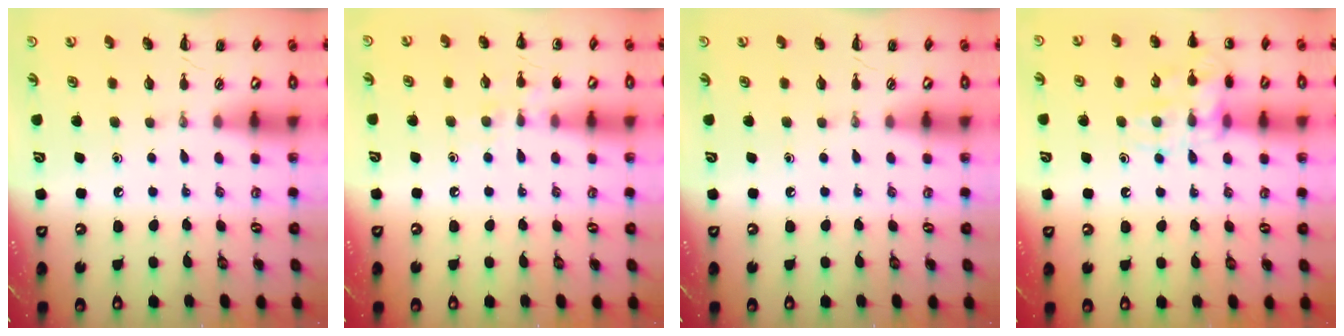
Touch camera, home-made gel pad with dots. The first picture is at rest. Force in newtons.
{"total": 6.5, "press": 6.4, "slide": 1.3}
{"total": 0.0}
{"total": 13.7, "press": 13.6, "slide": 1.4}